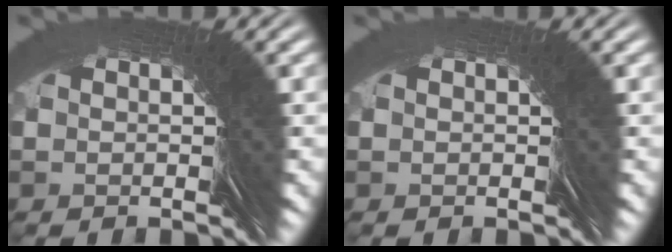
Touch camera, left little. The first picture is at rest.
{"total": 0.0}